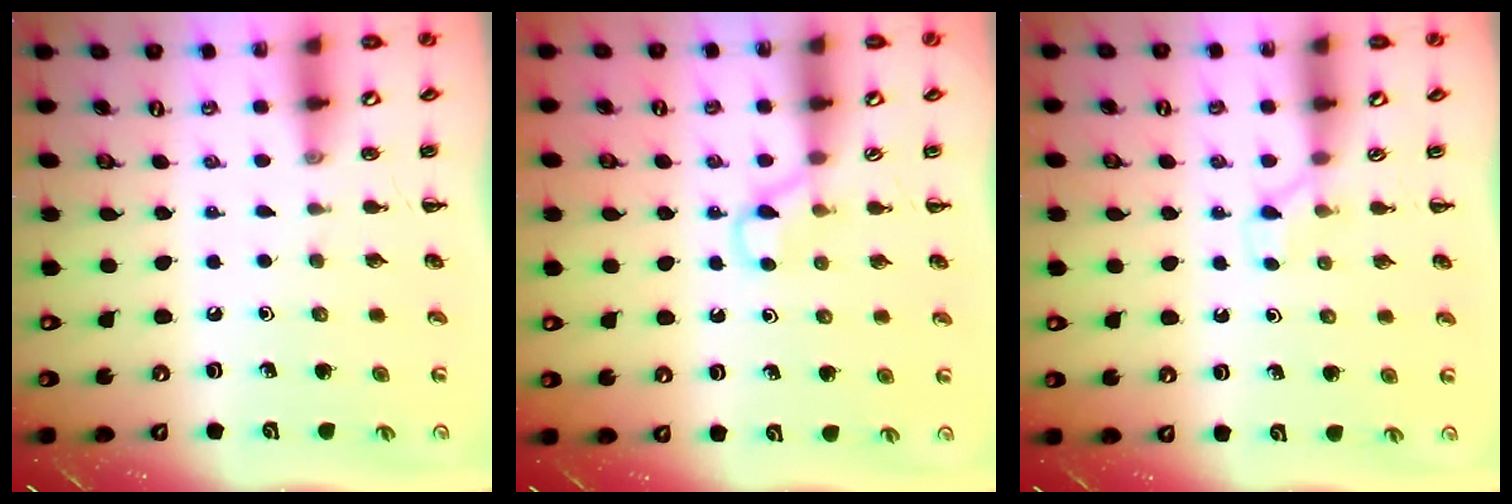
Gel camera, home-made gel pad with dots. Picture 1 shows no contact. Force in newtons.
{"total": 2.7, "press": 2.4, "slide": 1.1}
{"total": 2.5, "press": 2.3, "slide": 1.0}